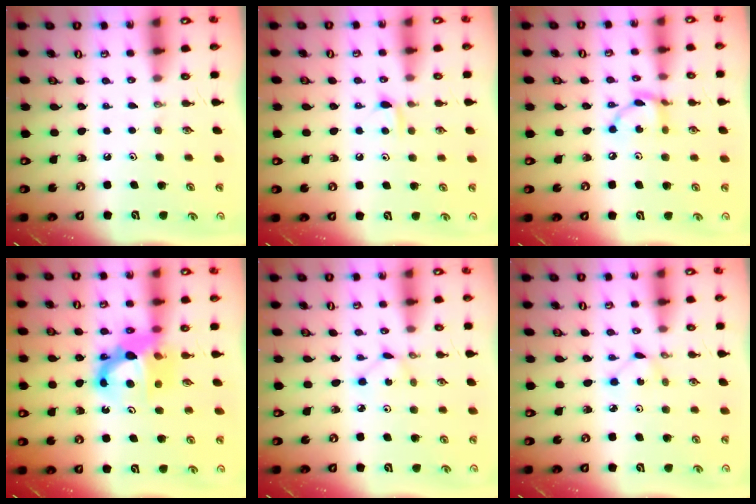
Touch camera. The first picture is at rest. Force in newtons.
{"total": 4.2, "press": 4.2, "slide": 0.6}
{"total": 7.9, "press": 7.9, "slide": 0.2}
{"total": 11.5, "press": 11.5, "slide": 1.4}
{"total": 1.7, "press": 1.6, "slide": 0.2}
{"total": 1.8, "press": 1.8, "slide": 0.3}